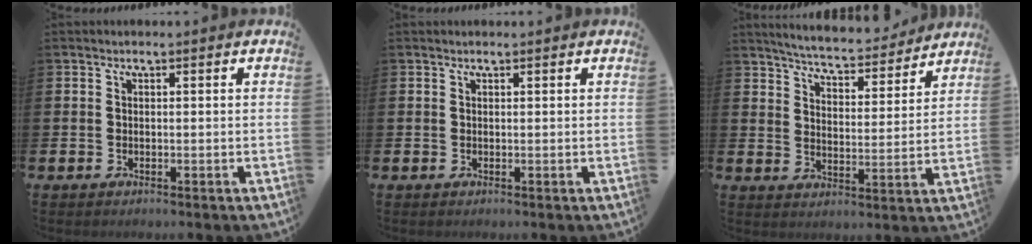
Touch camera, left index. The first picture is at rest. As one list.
[{"total": 0.0}, {"total": 5.6, "force": [5.4, 0.6, 0.9], "torque": [-0.039, -0.044, 0.091]}]